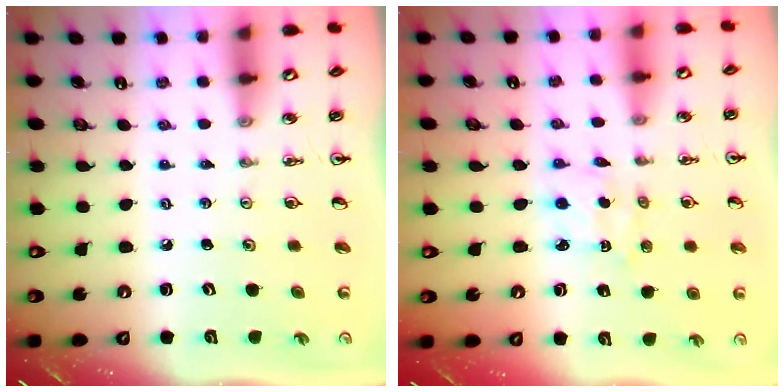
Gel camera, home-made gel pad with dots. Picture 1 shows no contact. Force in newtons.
{"total": 2.3, "press": 2.3, "slide": 0.4}